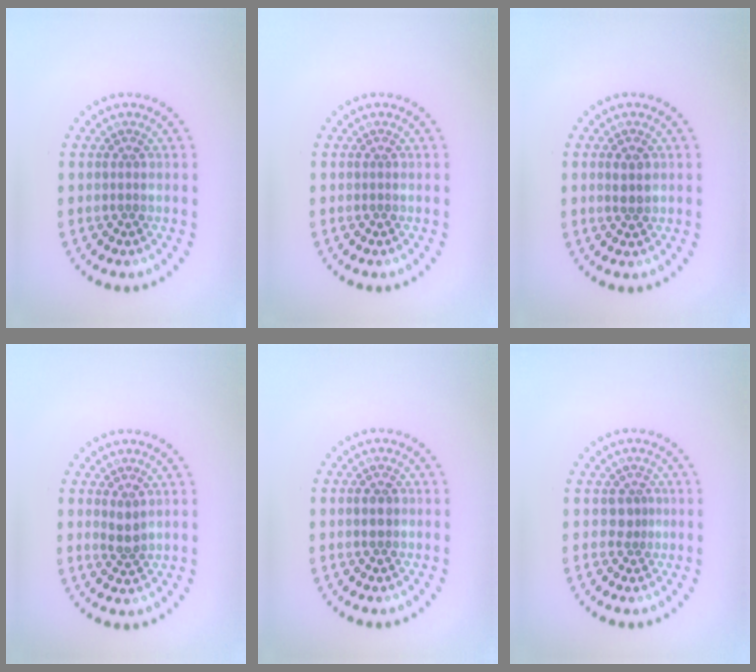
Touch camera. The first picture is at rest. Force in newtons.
{"total": 0.0}
{"total": 1.6, "press": 1.6, "slide": 0.3}
{"total": 1.4, "press": 1.3, "slide": 0.6}
{"total": 1.7, "press": 1.7, "slide": 0.2}
{"total": 1.2, "press": 0.8, "slide": 0.9}